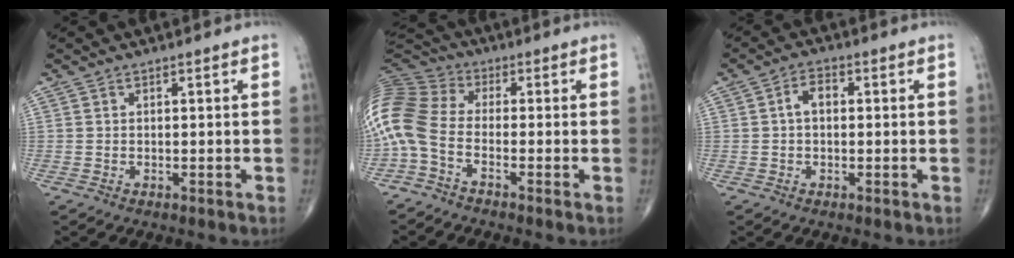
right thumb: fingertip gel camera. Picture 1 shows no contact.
{"total": 12.5, "force": [-3.6, 7.4, 9.4], "torque": [-0.213, 0.044, -0.088]}
{"total": 3.7, "force": [0.2, 2.3, 2.8], "torque": [-0.045, 0.016, 0.000]}